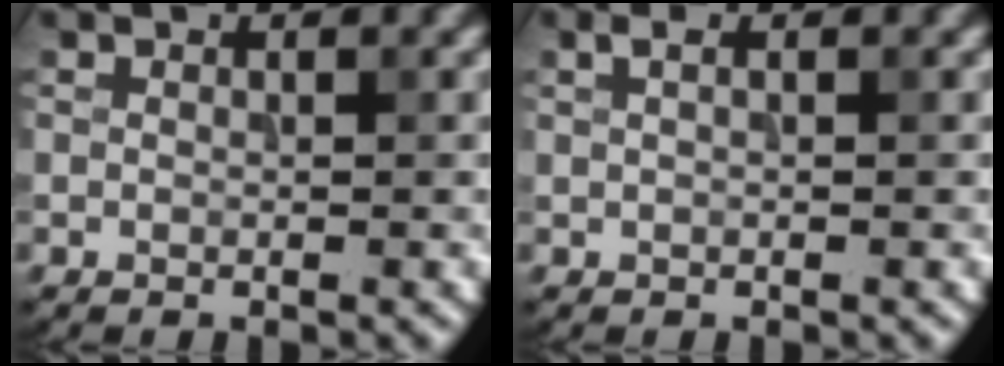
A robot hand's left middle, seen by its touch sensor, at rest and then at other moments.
{"total": 0.9, "force": [0.4, 0.2, 0.7], "torque": [-0.017, 0.004, 0.005]}